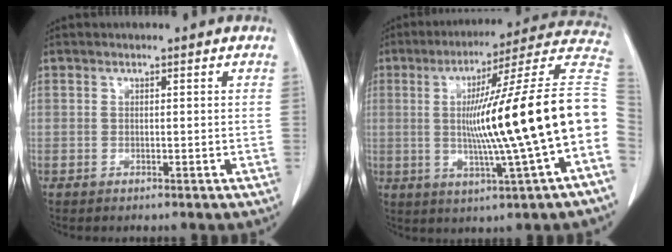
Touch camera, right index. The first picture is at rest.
{"total": 22.3, "force": [-1.7, -0.9, 22.2], "torque": [-0.282, 0.021, -0.036]}